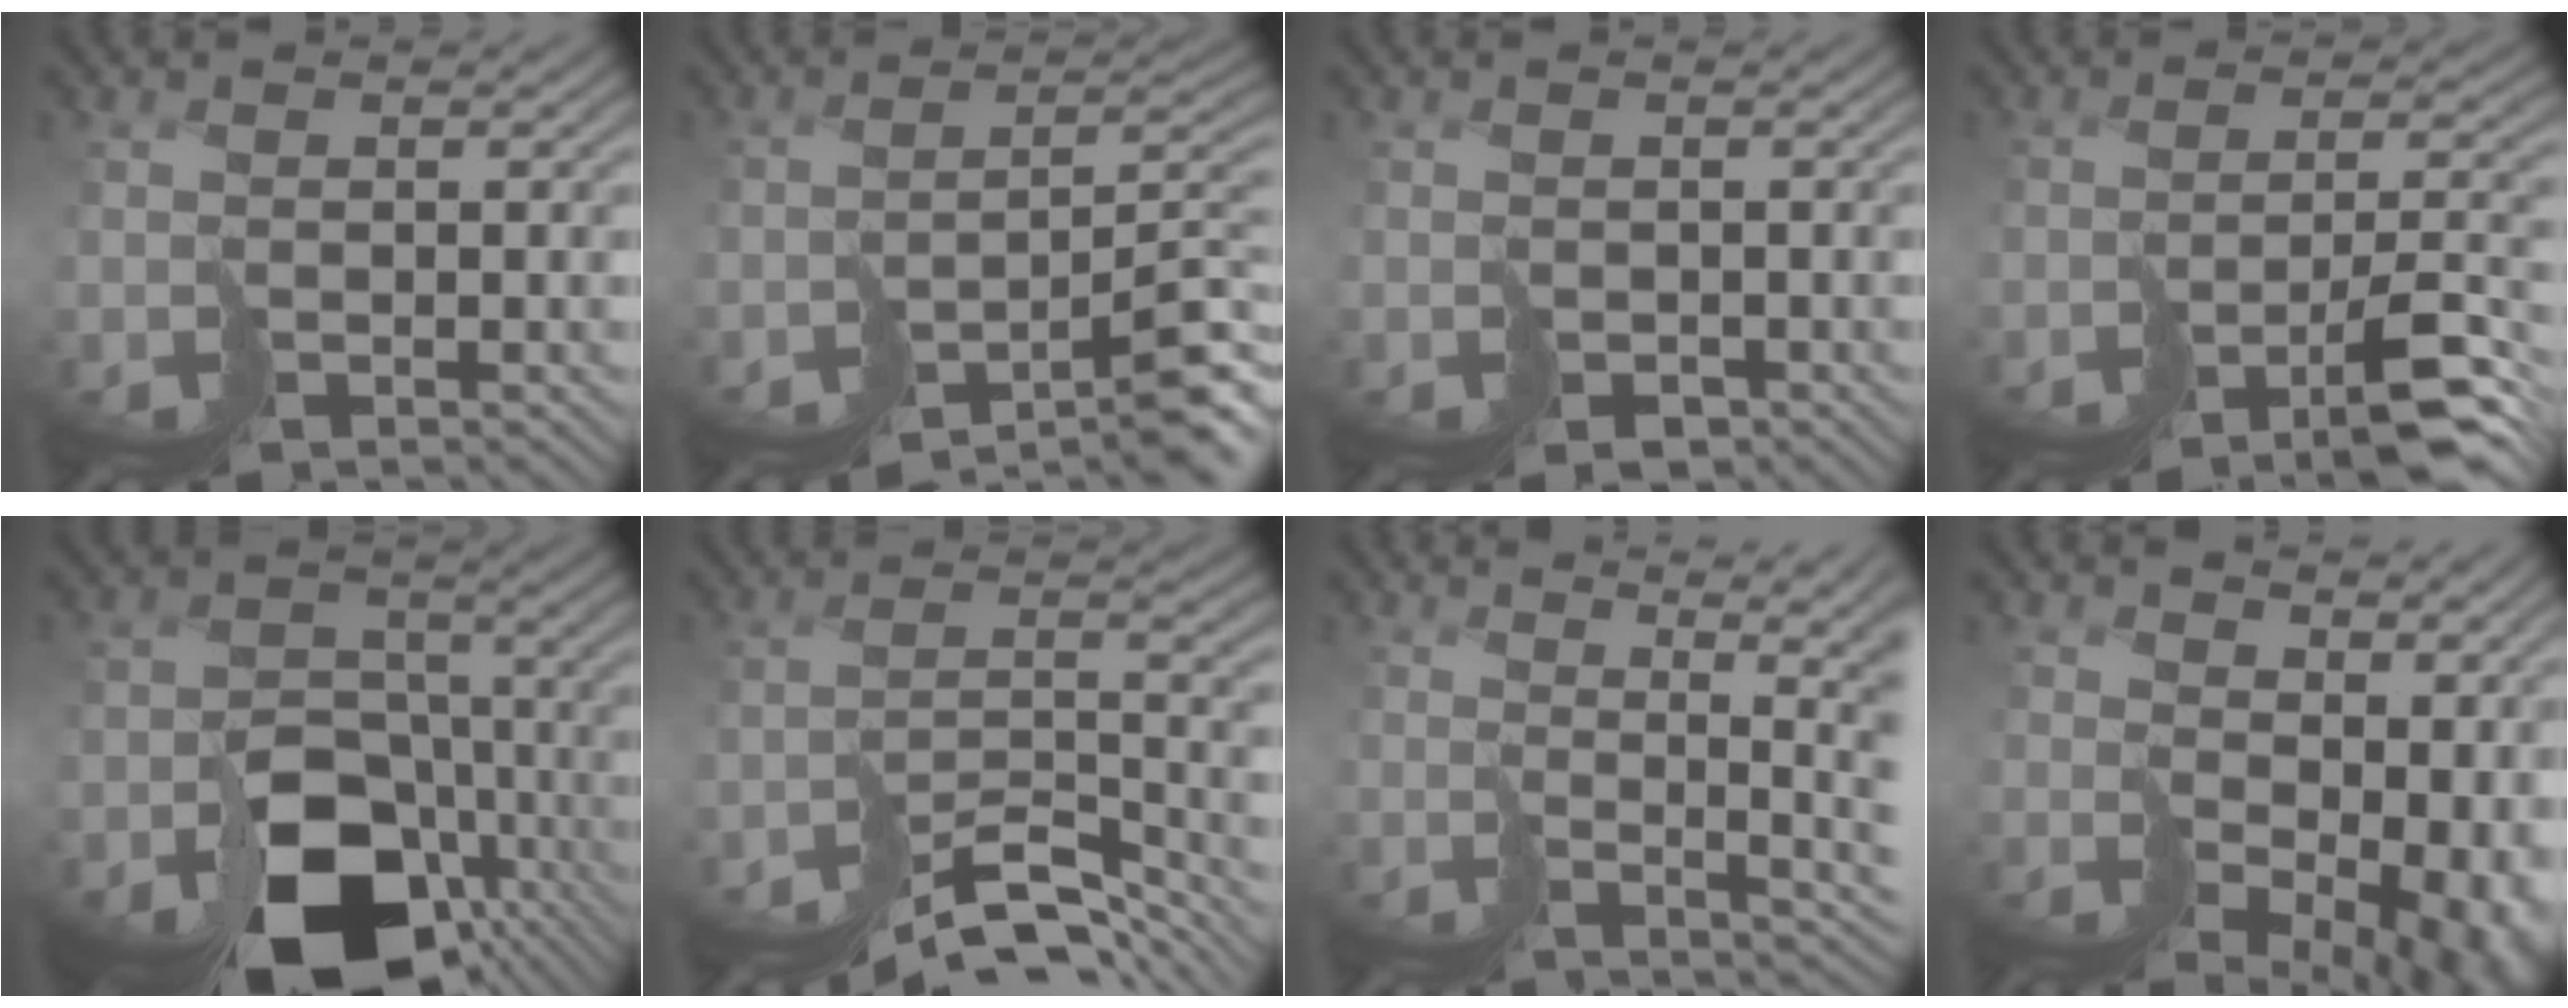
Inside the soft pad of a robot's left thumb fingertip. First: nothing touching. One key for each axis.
{"total": 9.7, "fx": -7.5, "fy": 2.6, "fz": 5.7, "tx": -0.088, "ty": -0.012, "tz": -0.103}
{"total": 1.6, "fx": -0.8, "fy": 1.3, "fz": 0.5, "tx": -0.002, "ty": -0.004, "tz": -0.010}
{"total": 7.8, "fx": -5.7, "fy": 0.9, "fz": 5.3, "tx": -0.069, "ty": 0.005, "tz": -0.097}
{"total": 13.8, "fx": -8.2, "fy": 9.0, "fz": 6.5, "tx": -0.111, "ty": -0.030, "tz": -0.122}
{"total": 11.0, "fx": -9.6, "fy": 2.2, "fz": 4.9, "tx": -0.085, "ty": 0.001, "tz": -0.151}
{"total": 8.7, "fx": 2.5, "fy": 2.2, "fz": 8.1, "tx": -0.118, "ty": 0.011, "tz": 0.052}
{"total": 14.6, "fx": 0.9, "fy": 10.0, "fz": 10.6, "tx": -0.163, "ty": -0.034, "tz": 0.094}